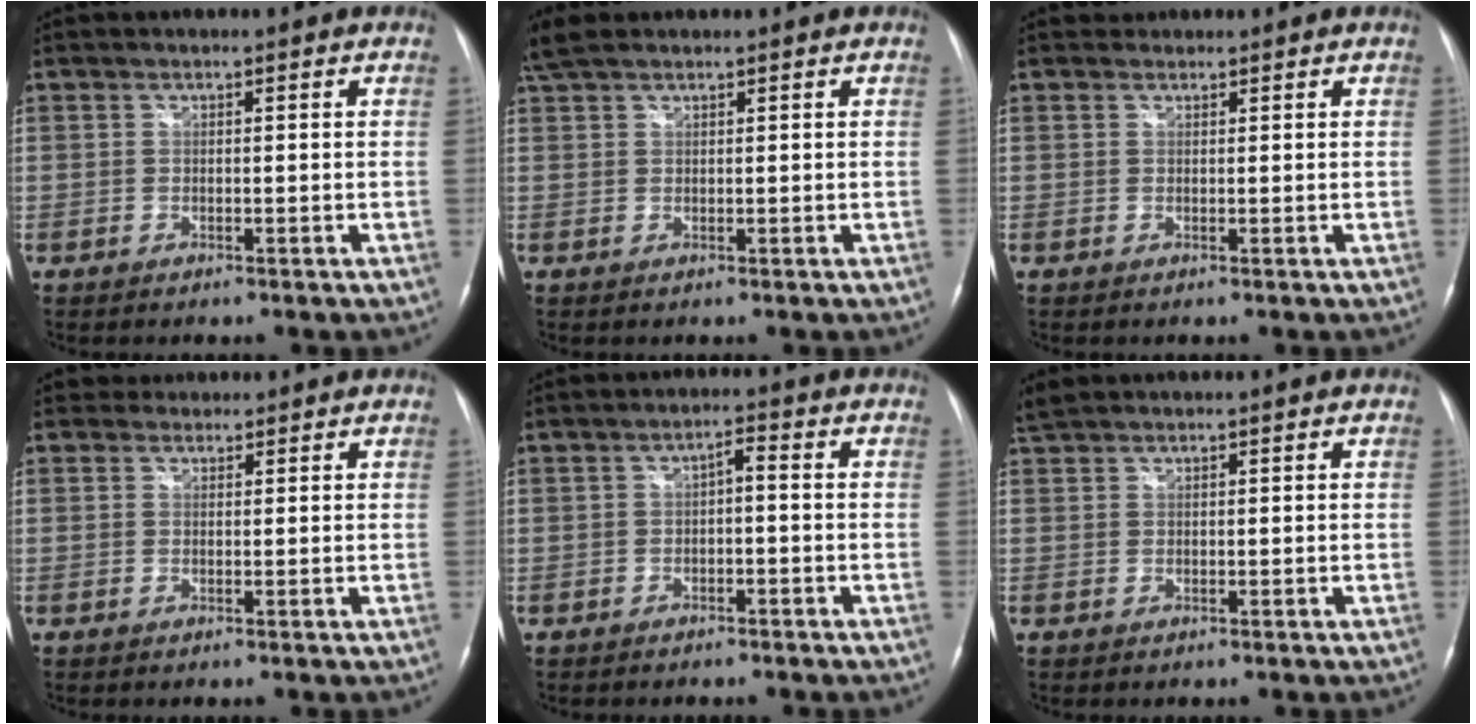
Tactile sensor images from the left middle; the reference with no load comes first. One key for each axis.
{"total": 3.5, "fx": 2.9, "fy": 0.9, "fz": 1.6, "tx": -0.043, "ty": 0.022, "tz": 0.062}
{"total": 1.0, "fx": 0.9, "fy": 0.3, "fz": -0.3, "tx": 0.001, "ty": 0.008, "tz": 0.014}
{"total": 1.7, "fx": 1.5, "fy": 0.7, "fz": -0.5, "tx": 0.011, "ty": 0.010, "tz": 0.022}
{"total": 2.1, "fx": -0.2, "fy": 0.5, "fz": 2.0, "tx": -0.032, "ty": 0.007, "tz": -0.004}
{"total": 2.1, "fx": 2.0, "fy": 0.3, "fz": 0.6, "tx": -0.020, "ty": 0.018, "tz": 0.043}